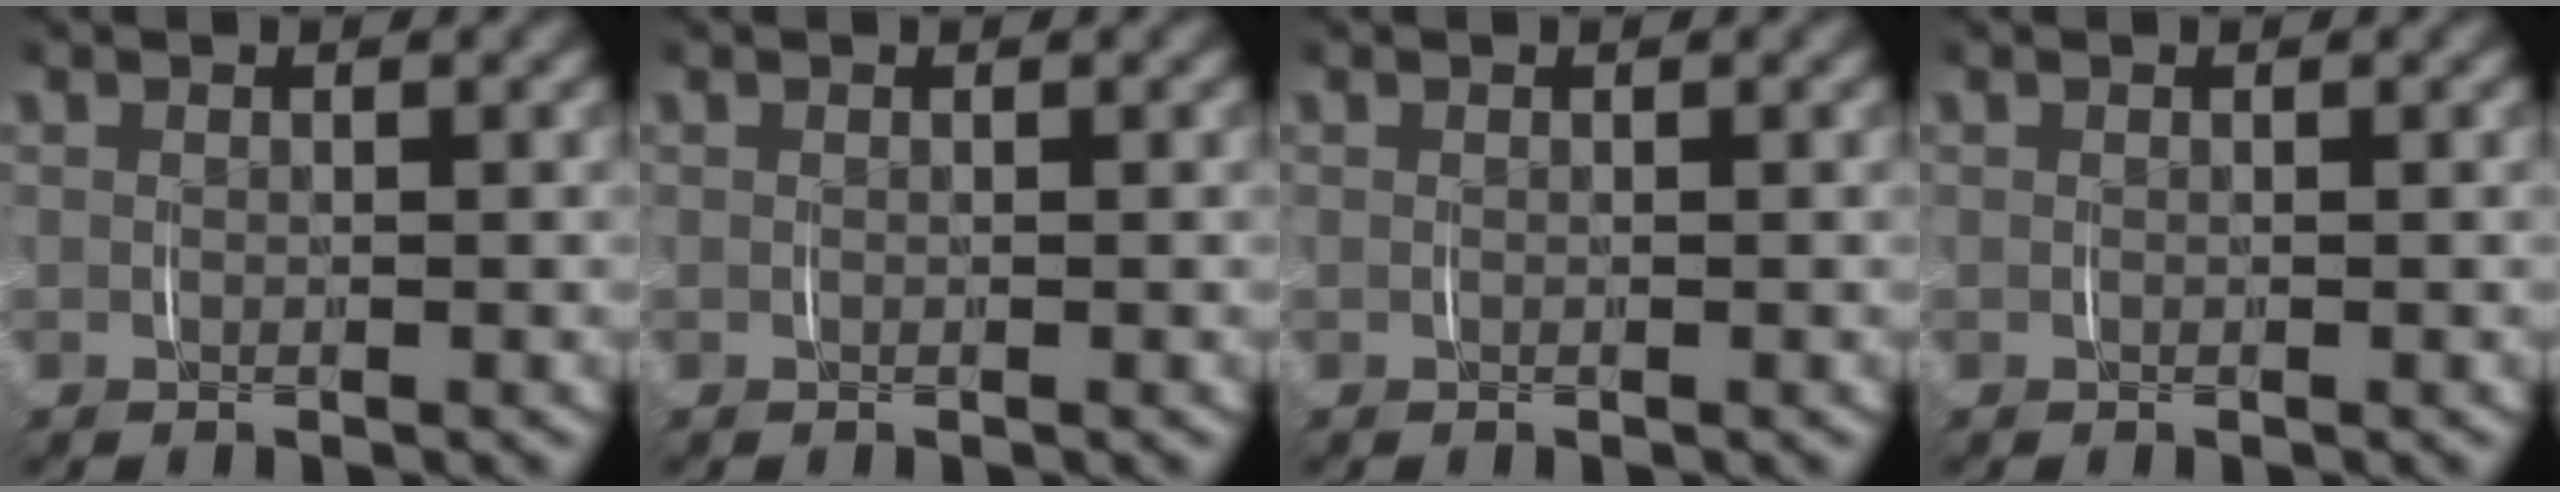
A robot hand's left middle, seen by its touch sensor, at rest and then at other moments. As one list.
[{"total": 0.0}, {"total": 0.0}, {"total": 0.0}]